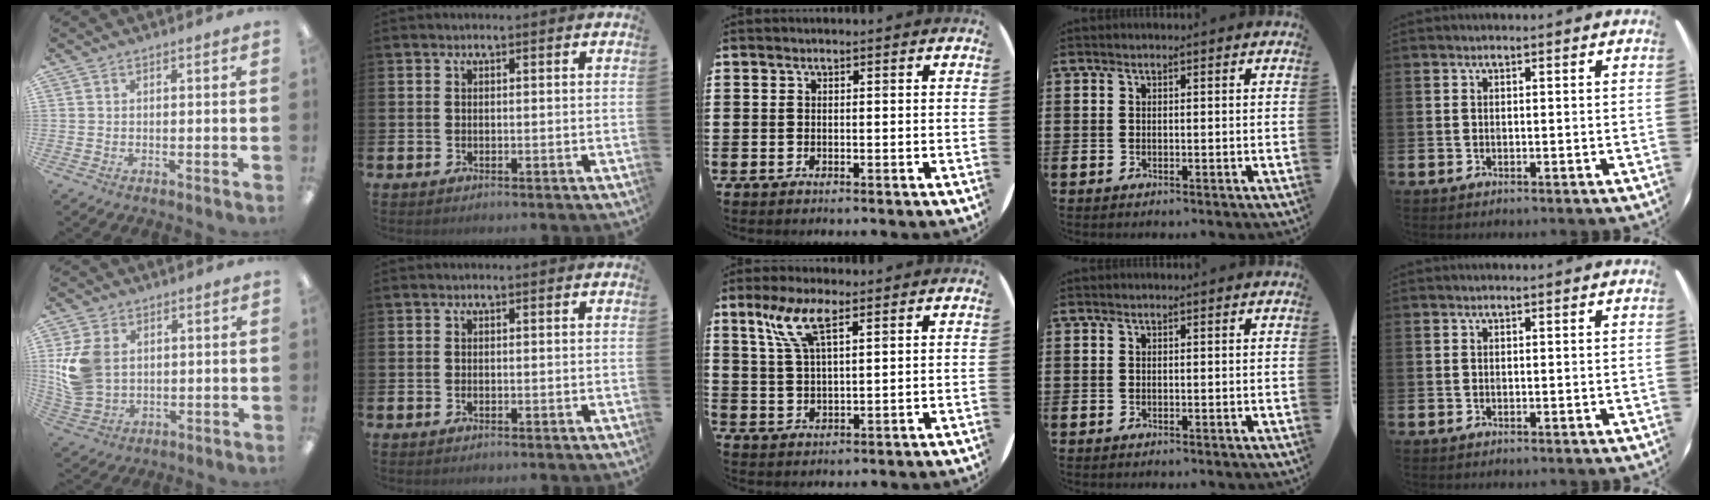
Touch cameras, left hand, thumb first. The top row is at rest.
{"thumb": {"total": 11.3, "force": [2.3, 8.8, 6.7], "torque": [-0.141, 0.010, 0.048]}, "middle": {"total": 6.7, "force": [4.2, 1.9, 4.9], "torque": [-0.107, 0.003, 0.073]}}